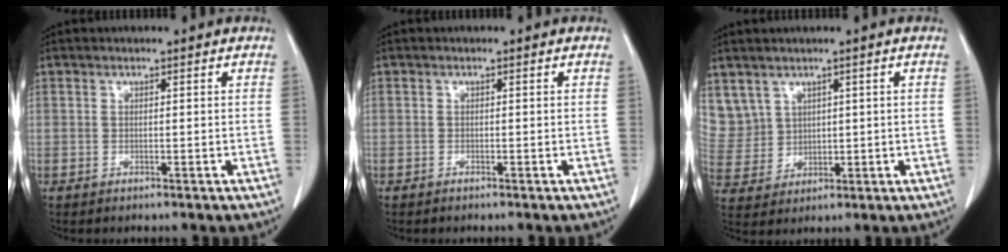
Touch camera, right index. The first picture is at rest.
{"total": 0.0}
{"total": 8.2, "force": [4.3, 6.9, 1.0], "torque": [-0.042, 0.025, 0.114]}